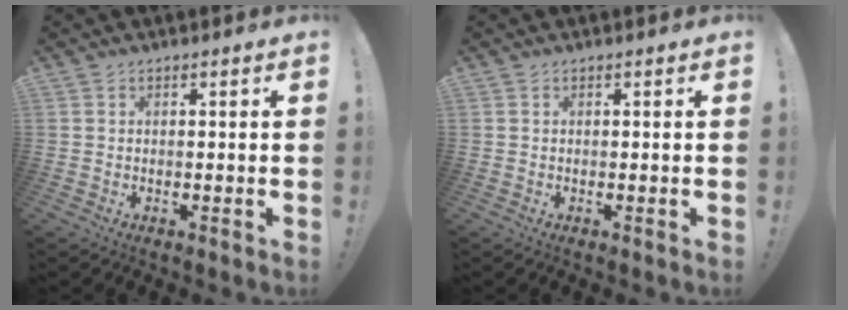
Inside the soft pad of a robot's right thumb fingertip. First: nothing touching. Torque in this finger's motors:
{"motor_torque": [0.00, 0.00, -0.01, -0.01, 0.00]}